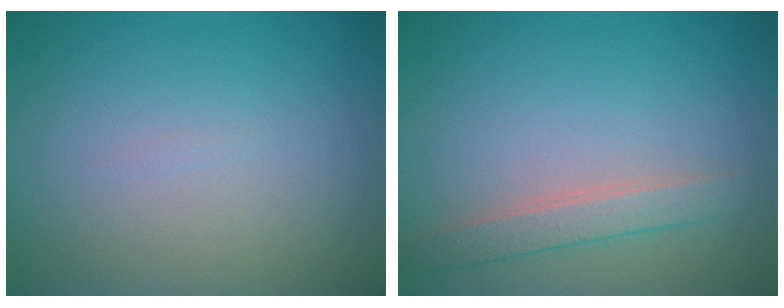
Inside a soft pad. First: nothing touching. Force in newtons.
{"total": 2.2, "press": 2.2, "slide": 0.2}